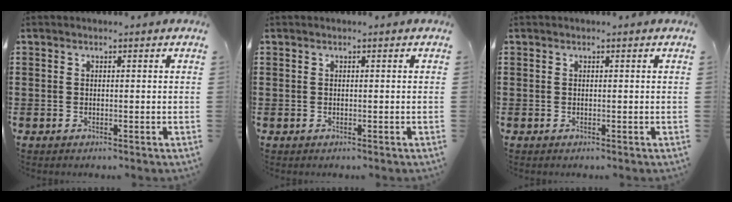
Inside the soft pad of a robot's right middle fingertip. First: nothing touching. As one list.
[{"total": 0.0}, {"total": 0.0}]